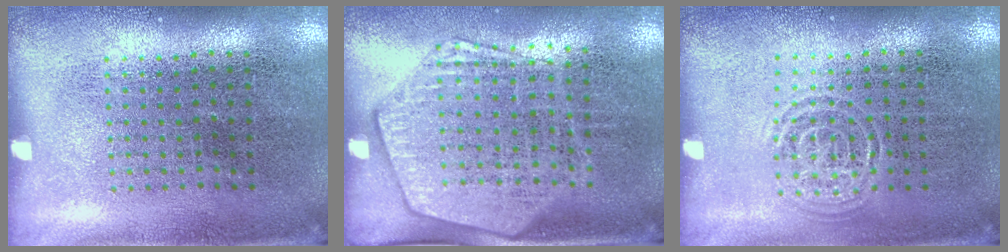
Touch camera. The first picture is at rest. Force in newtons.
{"total": 1.9, "press": 1.7, "slide": 0.9}
{"total": 0.8, "press": 0.8, "slide": 0.0}